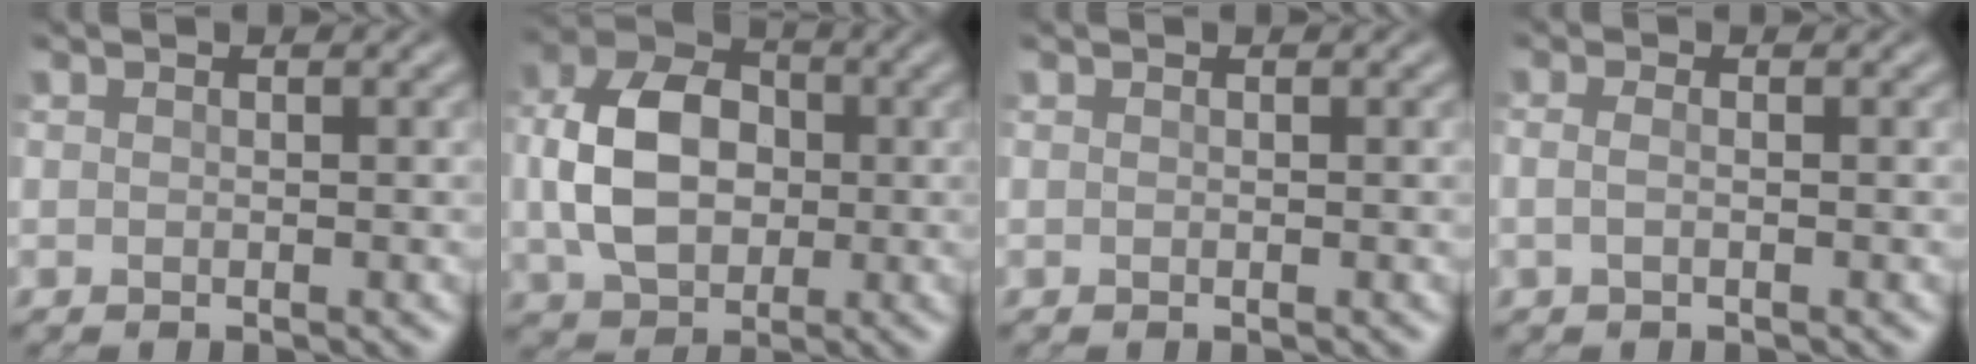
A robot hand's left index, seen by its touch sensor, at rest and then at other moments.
{"total": 7.8, "force": [0.2, 5.7, 5.4], "torque": [-0.113, 0.007, -0.005]}
{"total": 0.0}
{"total": 1.3, "force": [-0.1, 0.6, 1.2], "torque": [-0.024, -0.002, -0.010]}